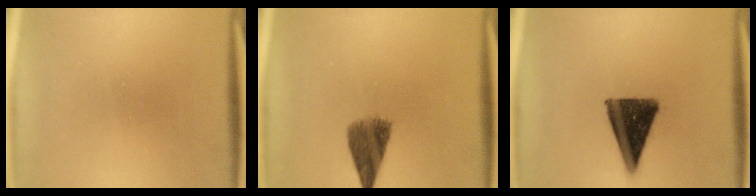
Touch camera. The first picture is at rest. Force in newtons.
{"total": 7.2}
{"total": 12.2}